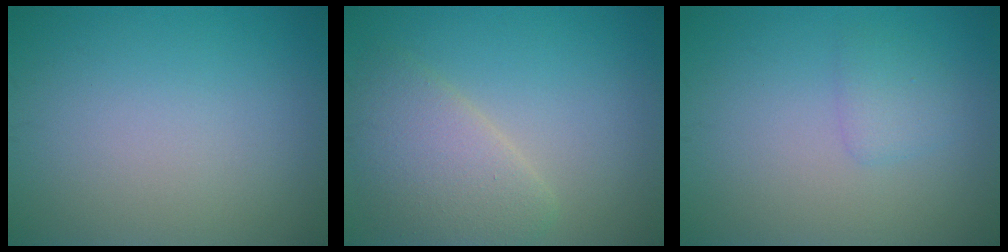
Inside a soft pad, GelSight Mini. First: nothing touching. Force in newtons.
{"total": 4.3, "press": 4.3, "slide": 0.3}
{"total": 1.5, "press": 1.4, "slide": 0.1}